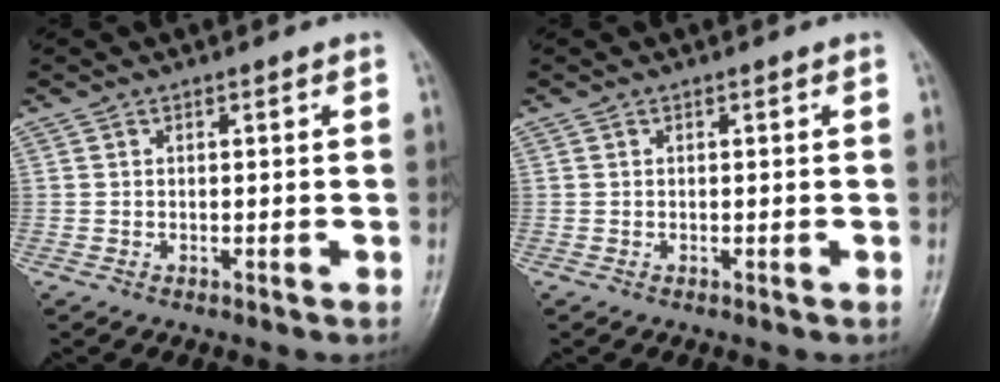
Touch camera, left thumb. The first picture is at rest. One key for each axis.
{"total": 0.0}